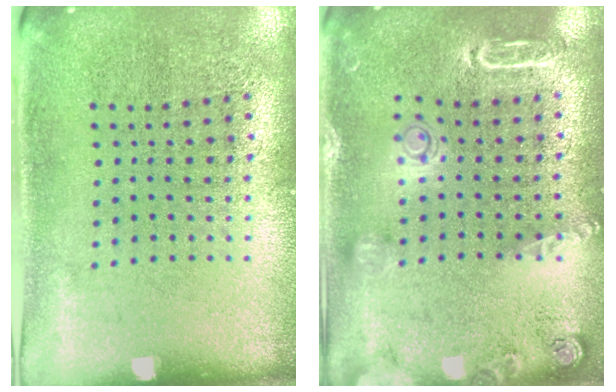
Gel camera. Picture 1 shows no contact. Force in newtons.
{"total": 1.8, "press": 1.8, "slide": 0.3}